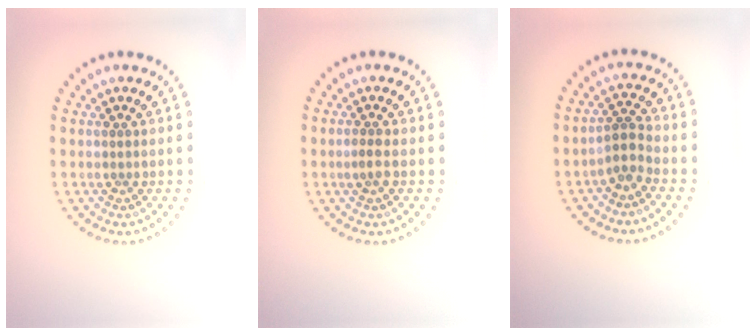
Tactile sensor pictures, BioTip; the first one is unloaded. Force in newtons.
{"total": 1.2, "press": 1.1, "slide": 0.4}
{"total": 2.2, "press": 1.6, "slide": 1.4}